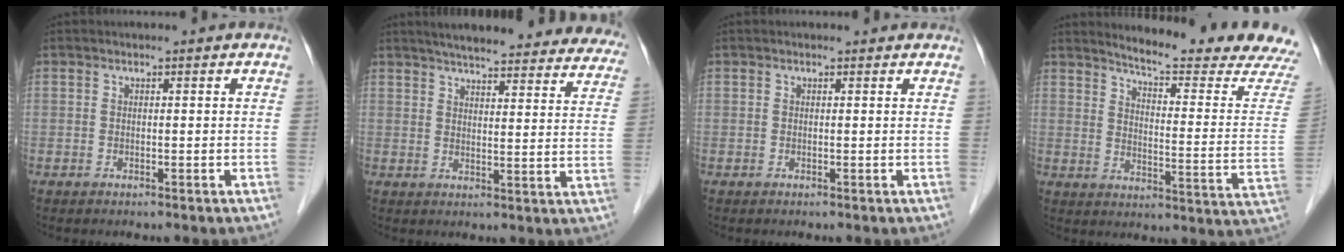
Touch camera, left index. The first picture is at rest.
{"total": 28.8, "force": [26.0, 4.6, 11.6], "torque": [-0.162, -0.040, 0.300]}
{"total": 1.1, "force": [1.0, 0.2, 0.3], "torque": [-0.013, 0.004, 0.007]}
{"total": 18.5, "force": [17.5, -1.3, 6.0], "torque": [-0.094, -0.117, 0.208]}